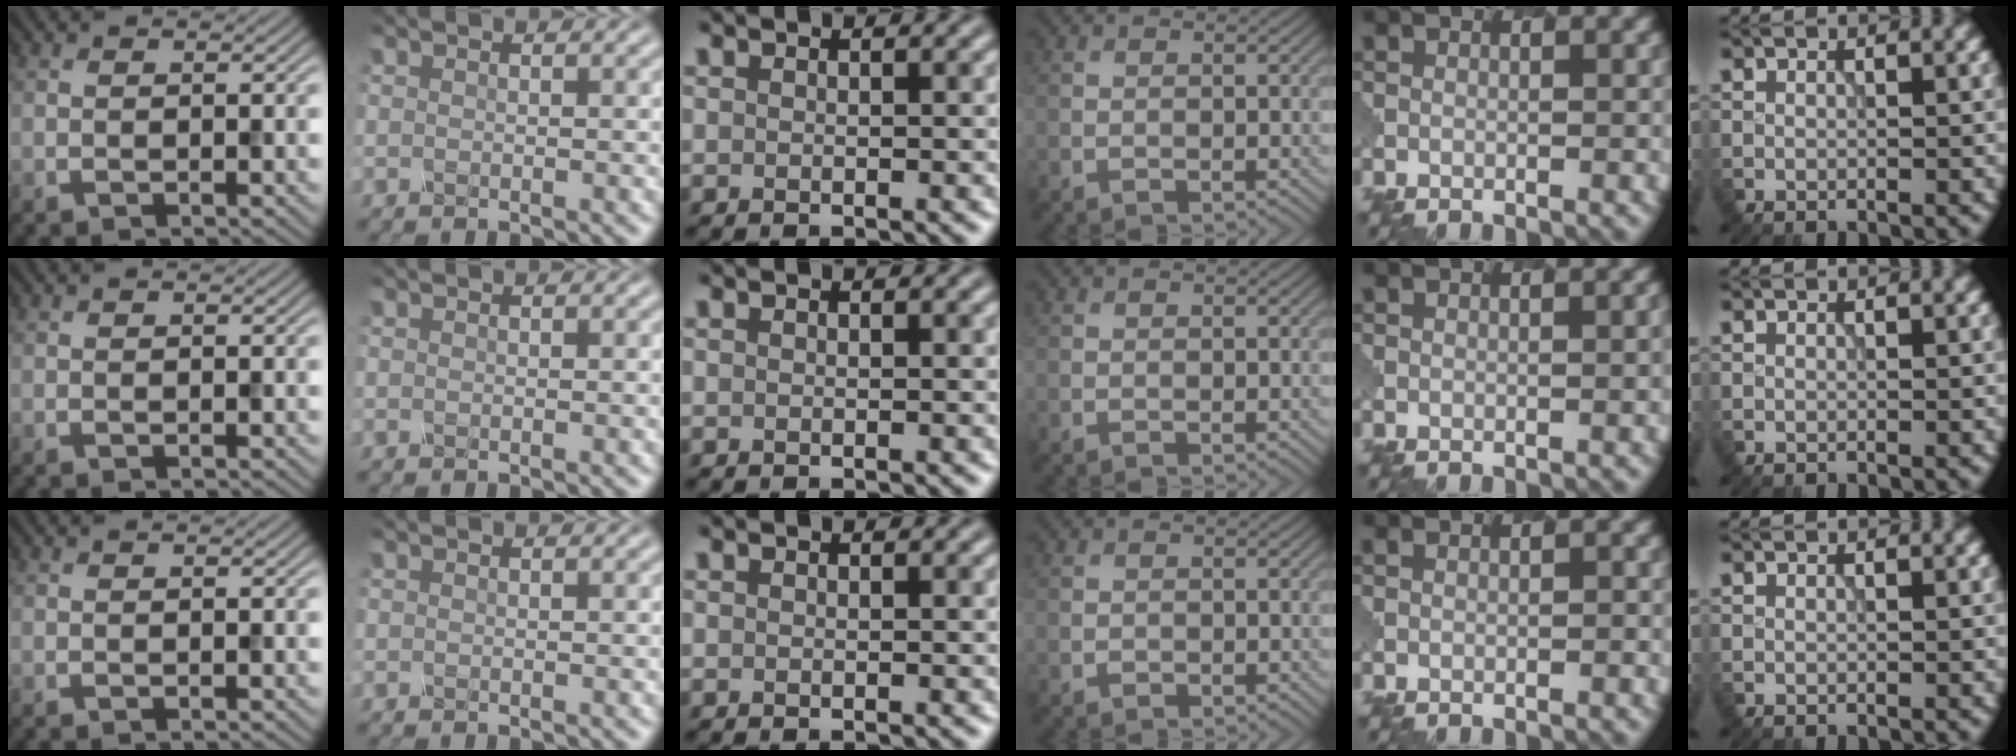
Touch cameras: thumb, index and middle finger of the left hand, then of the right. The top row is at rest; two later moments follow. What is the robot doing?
{"motion": "dispense", "object": "spray bottle"}